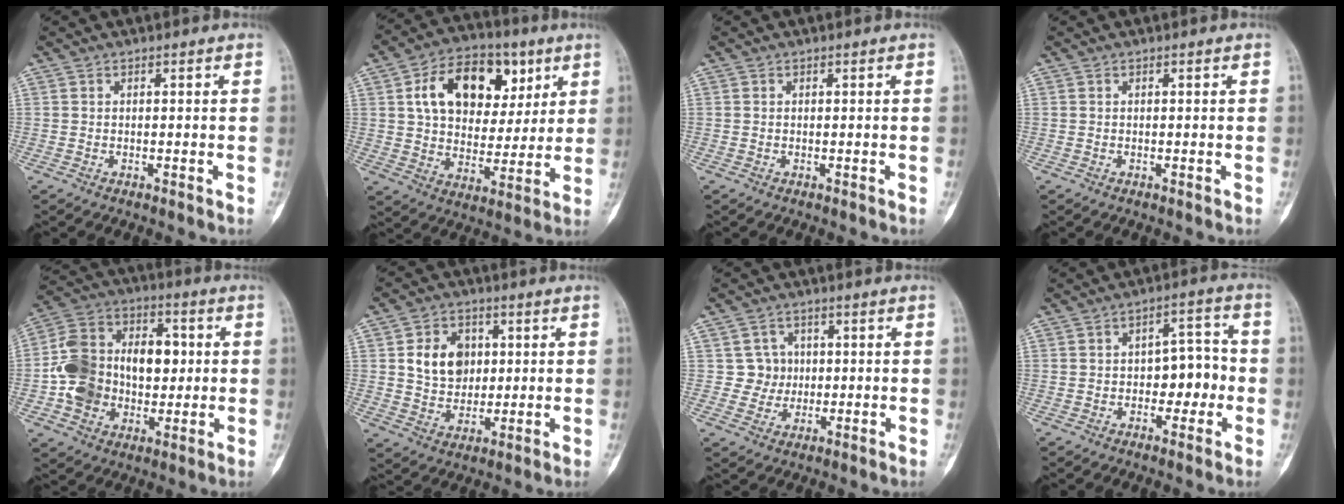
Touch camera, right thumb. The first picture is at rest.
{"total": 18.1, "force": [6.5, 12.1, 11.7], "torque": [-0.151, -0.005, 0.107]}
{"total": 0.0}
{"total": 0.0}
{"total": 18.3, "force": [-0.2, 13.5, 12.3], "torque": [-0.179, 0.036, 0.000]}
{"total": 9.8, "force": [2.0, 7.8, 5.6], "torque": [-0.056, -0.006, 0.039]}
{"total": 4.5, "force": [0.5, 4.5, 0.2], "torque": [0.030, 0.008, 0.004]}
{"total": 6.9, "force": [-1.4, 4.5, 5.1], "torque": [-0.037, 0.032, -0.028]}